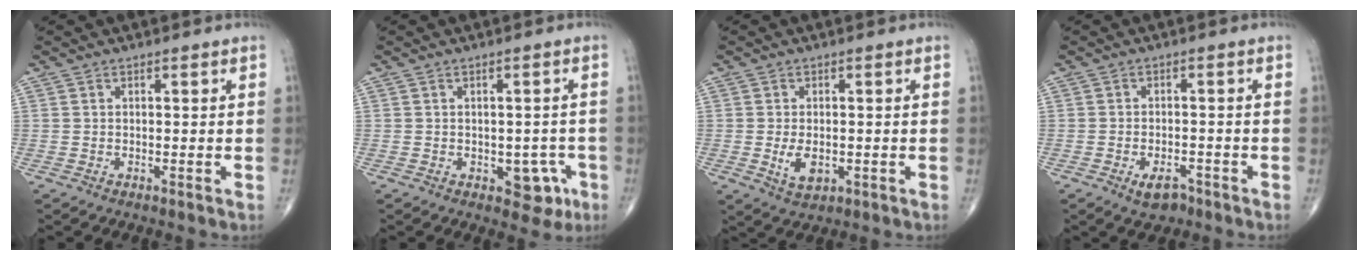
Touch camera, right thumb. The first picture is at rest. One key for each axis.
{"total": 5.4, "fx": -1.9, "fy": 3.5, "fz": 3.6, "tx": -0.012, "ty": 0.010, "tz": -0.018}
{"total": 4.6, "fx": -0.8, "fy": 2.7, "fz": 3.6, "tx": -0.059, "ty": -0.007, "tz": -0.007}
{"total": 3.9, "fx": -2.3, "fy": 2.2, "fz": 2.3, "tx": -0.031, "ty": 0.008, "tz": -0.033}